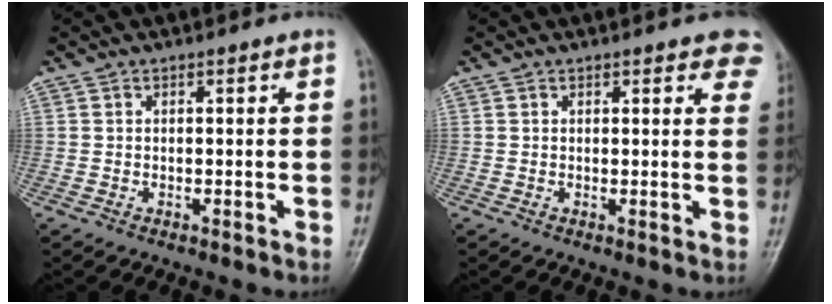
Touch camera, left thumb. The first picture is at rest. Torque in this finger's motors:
{"motor_torque": [0.61, 0.24, 0.29, -0.43, 0.00]}